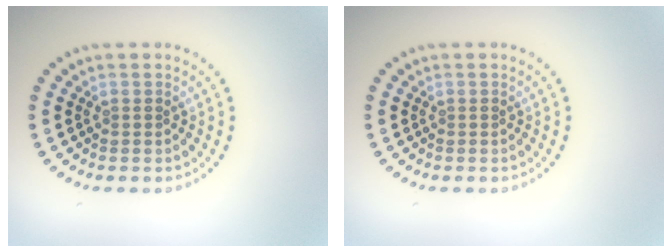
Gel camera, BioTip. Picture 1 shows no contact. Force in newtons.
{"total": 0.0}